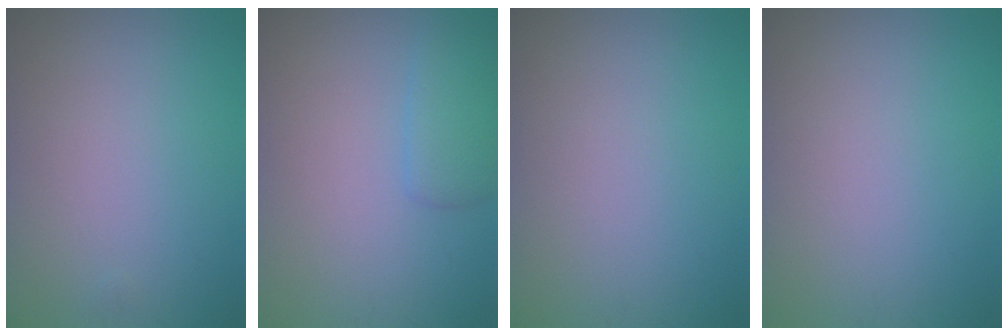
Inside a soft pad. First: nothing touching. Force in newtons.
{"total": 2.4, "press": 2.4, "slide": 0.1}
{"total": 0.0}
{"total": 0.0}